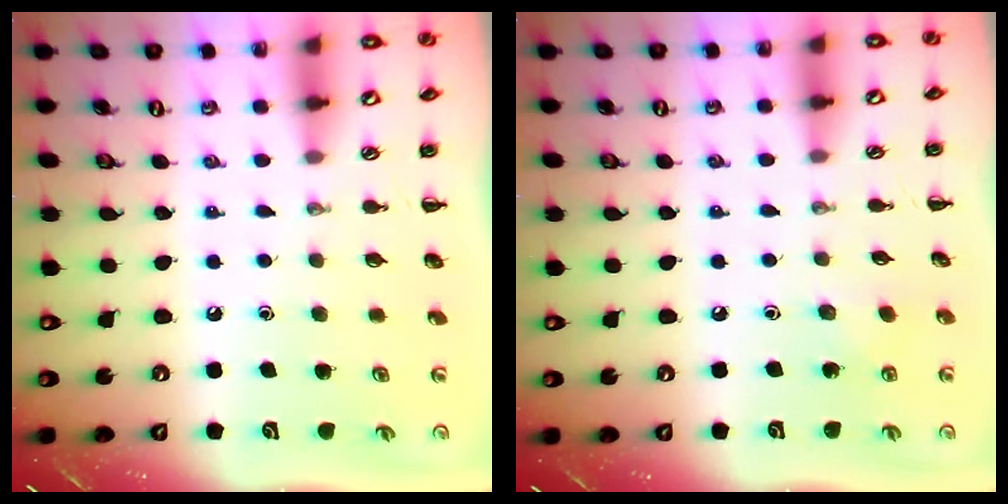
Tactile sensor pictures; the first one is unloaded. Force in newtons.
{"total": 2.6, "press": 2.4, "slide": 0.9}